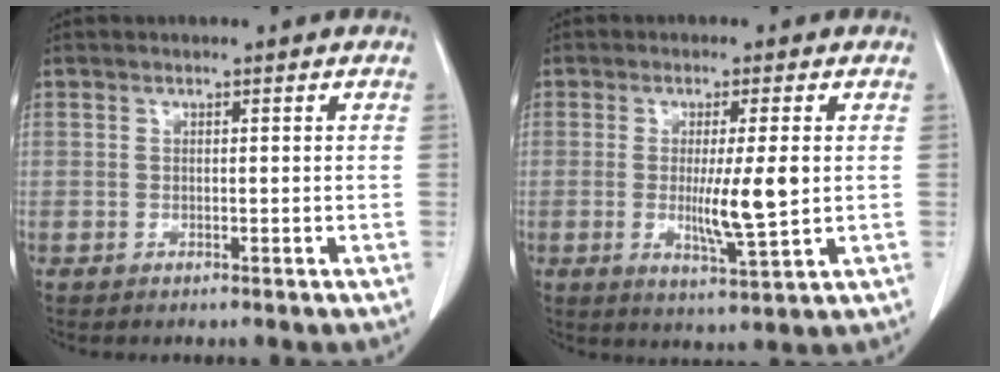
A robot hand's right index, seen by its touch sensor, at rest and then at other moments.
{"total": 7.4, "force": [-0.1, 0.1, 7.4], "torque": [-0.127, -0.019, 0.000]}